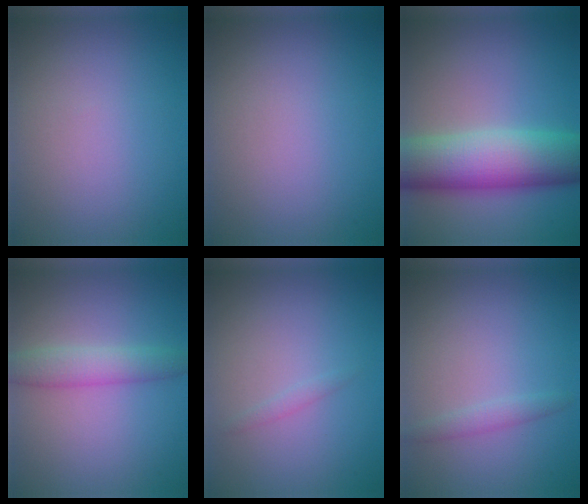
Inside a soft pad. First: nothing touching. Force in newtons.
{"total": 0.0}
{"total": 10.7, "press": 10.7, "slide": 0.2}
{"total": 3.0, "press": 3.0, "slide": 0.1}
{"total": 0.7, "press": 0.7, "slide": 0.0}
{"total": 1.3, "press": 1.3, "slide": 0.0}